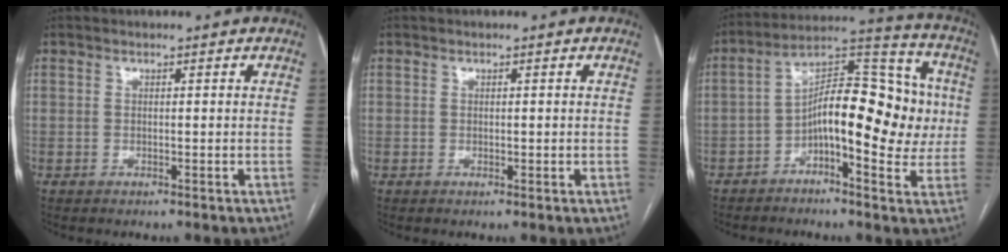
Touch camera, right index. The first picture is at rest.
{"total": 0.6, "force": [0.0, 0.4, 0.4], "torque": [-0.005, 0.001, 0.003]}
{"total": 15.3, "force": [-1.6, 6.2, 13.8], "torque": [-0.209, 0.049, -0.027]}